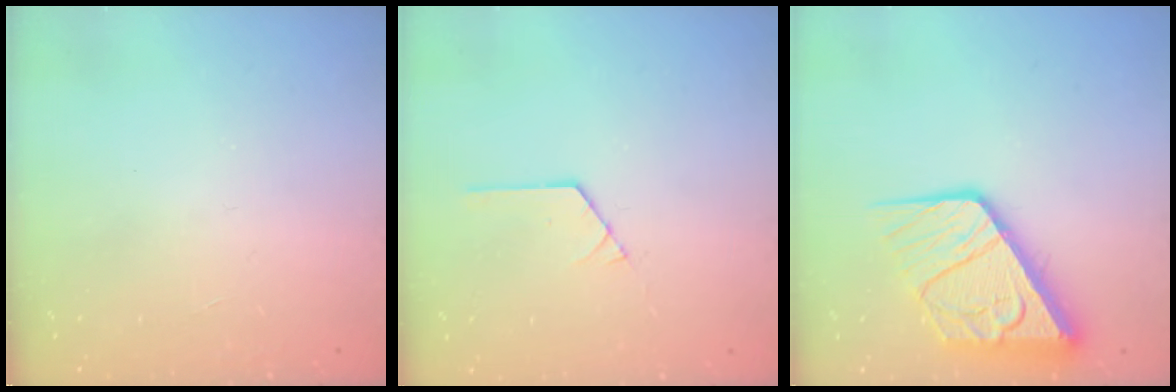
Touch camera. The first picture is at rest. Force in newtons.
{"total": 1.0, "press": 1.0, "slide": 0.1}
{"total": 17.9, "press": 17.8, "slide": 1.9}